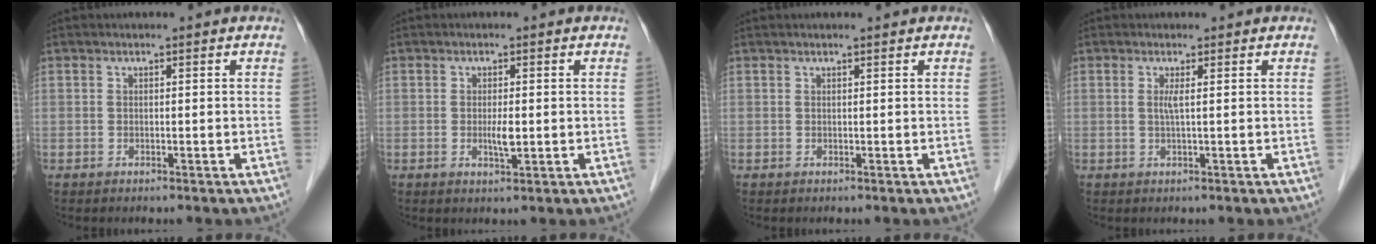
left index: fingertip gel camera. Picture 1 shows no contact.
{"total": 2.3, "force": [-0.3, 0.5, 2.2], "torque": [-0.047, -0.003, -0.003]}
{"total": 0.8, "force": [0.6, 0.0, 0.4], "torque": [-0.007, 0.011, 0.012]}
{"total": 1.3, "force": [0.3, -0.3, 1.3], "torque": [-0.031, -0.002, 0.005]}